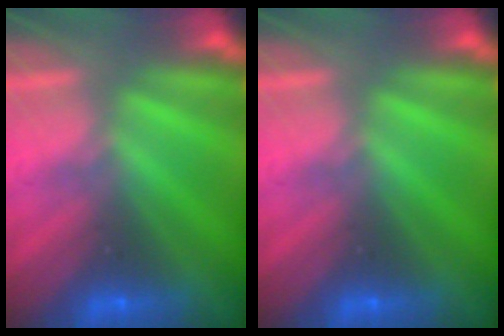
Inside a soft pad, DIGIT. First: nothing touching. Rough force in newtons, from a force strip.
{"total": 0.0}